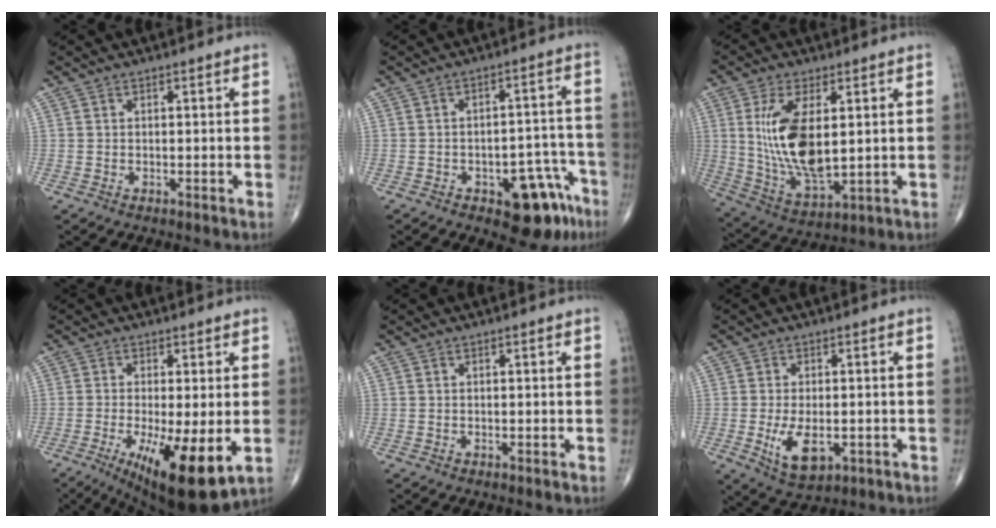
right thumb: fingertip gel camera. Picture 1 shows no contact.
{"total": 11.2, "force": [-6.0, 5.3, 7.7], "torque": [-0.058, 0.047, -0.071]}
{"total": 14.9, "force": [2.5, 6.7, 13.1], "torque": [-0.254, -0.025, 0.061]}
{"total": 14.1, "force": [-4.0, 3.8, 13.0], "torque": [-0.200, -0.024, -0.051]}
{"total": 0.0}
{"total": 7.6, "force": [-1.8, 4.1, 6.1], "torque": [-0.102, -0.011, -0.020]}